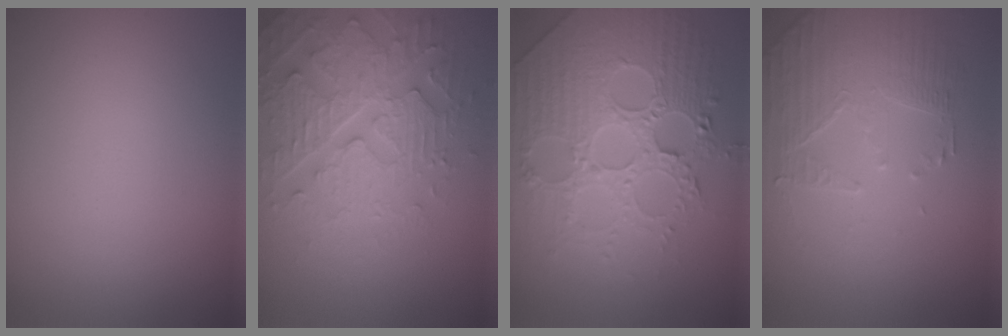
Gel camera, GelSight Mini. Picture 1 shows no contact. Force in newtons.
{"total": 4.5, "press": 4.5, "slide": 0.4}
{"total": 7.8, "press": 6.0, "slide": 5.0}
{"total": 2.5, "press": 2.2, "slide": 1.2}